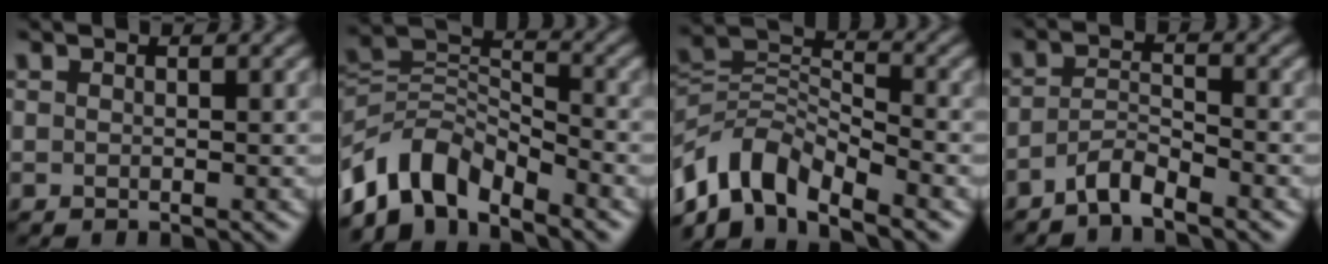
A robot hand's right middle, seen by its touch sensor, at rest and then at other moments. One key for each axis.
{"total": 7.3, "fx": -5.3, "fy": 3.6, "fz": 3.6, "tx": -0.052, "ty": -0.002, "tz": -0.113}
{"total": 8.1, "fx": -5.7, "fy": 3.8, "fz": 4.4, "tx": -0.072, "ty": 0.000, "tz": -0.120}
{"total": 2.7, "fx": -2.3, "fy": 0.5, "fz": 1.4, "tx": -0.026, "ty": 0.007, "tz": -0.049}